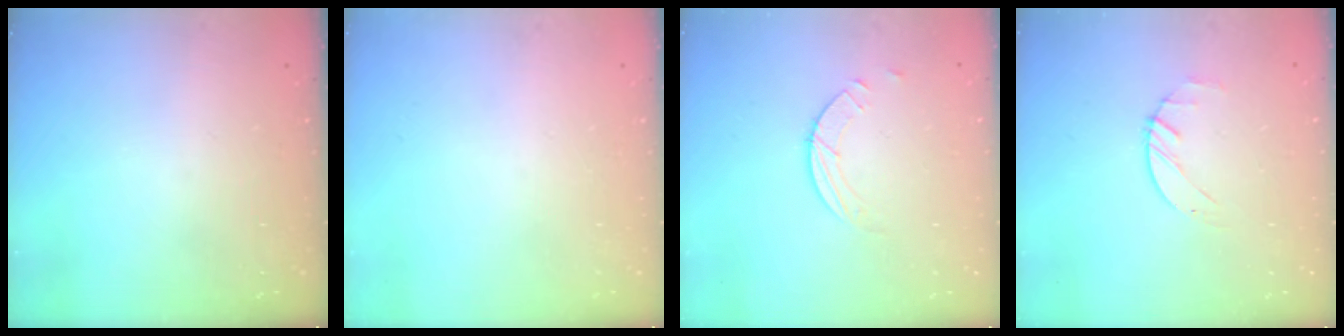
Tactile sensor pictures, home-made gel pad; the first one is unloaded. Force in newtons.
{"total": 0.0}
{"total": 2.6, "press": 2.6, "slide": 0.3}
{"total": 1.4, "press": 1.3, "slide": 0.2}